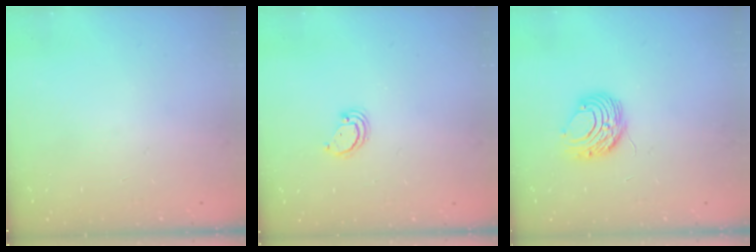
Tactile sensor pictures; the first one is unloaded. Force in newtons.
{"total": 2.8, "press": 2.8, "slide": 0.2}
{"total": 9.2, "press": 9.1, "slide": 0.8}